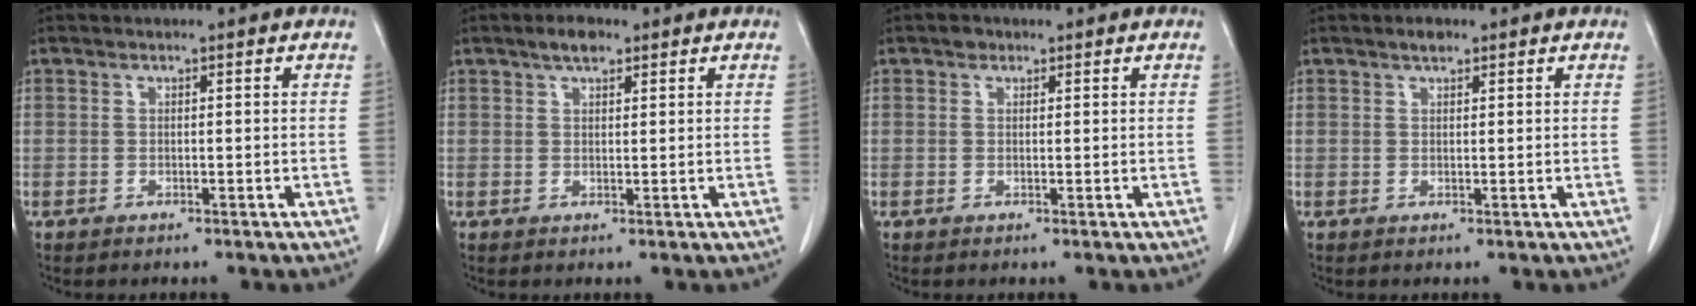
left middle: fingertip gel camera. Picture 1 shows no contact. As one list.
[{"total": 2.7, "force": [1.9, 1.1, 1.7], "torque": [-0.031, 0.006, 0.030]}, {"total": 1.0, "force": [0.6, 0.7, 0.2], "torque": [-0.003, 0.001, 0.006]}, {"total": 1.3, "force": [0.9, 0.5, 0.7], "torque": [-0.014, 0.003, 0.015]}]